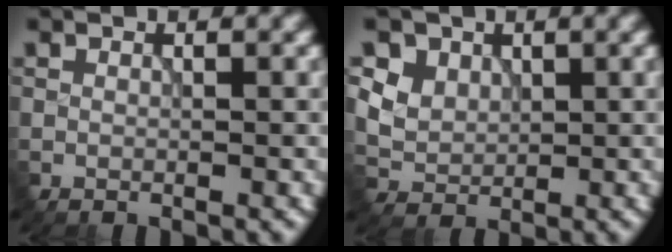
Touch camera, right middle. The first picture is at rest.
{"total": 4.9, "force": [2.5, 3.7, 2.0], "torque": [-0.049, 0.003, 0.047]}